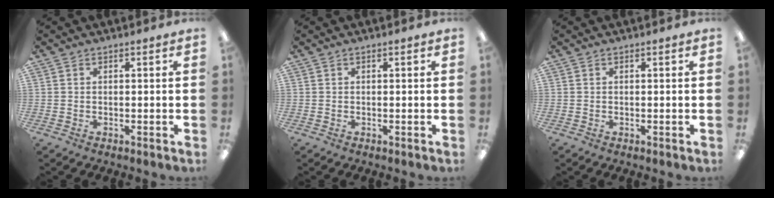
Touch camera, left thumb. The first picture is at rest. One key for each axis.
{"total": 0.0}
{"total": 0.0}